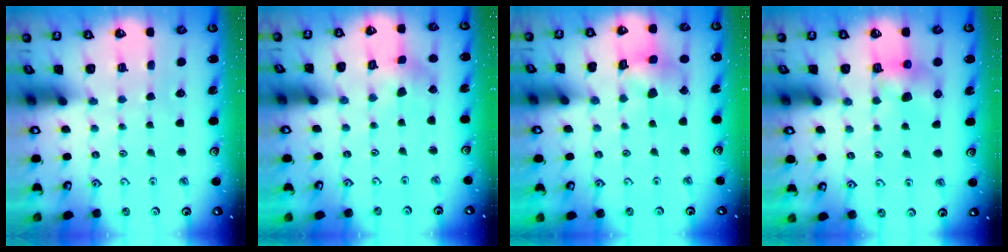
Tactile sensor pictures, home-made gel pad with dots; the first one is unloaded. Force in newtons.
{"total": 1.4, "press": 1.4, "slide": 0.2}
{"total": 10.2, "press": 10.2, "slide": 1.2}
{"total": 7.6, "press": 7.6, "slide": 0.1}